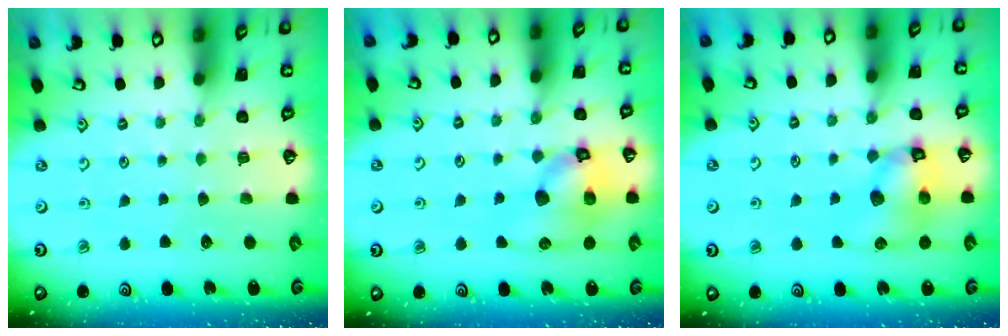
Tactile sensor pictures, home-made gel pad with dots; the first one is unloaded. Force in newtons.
{"total": 12.9, "press": 12.8, "slide": 1.8}
{"total": 10.9, "press": 10.7, "slide": 1.6}